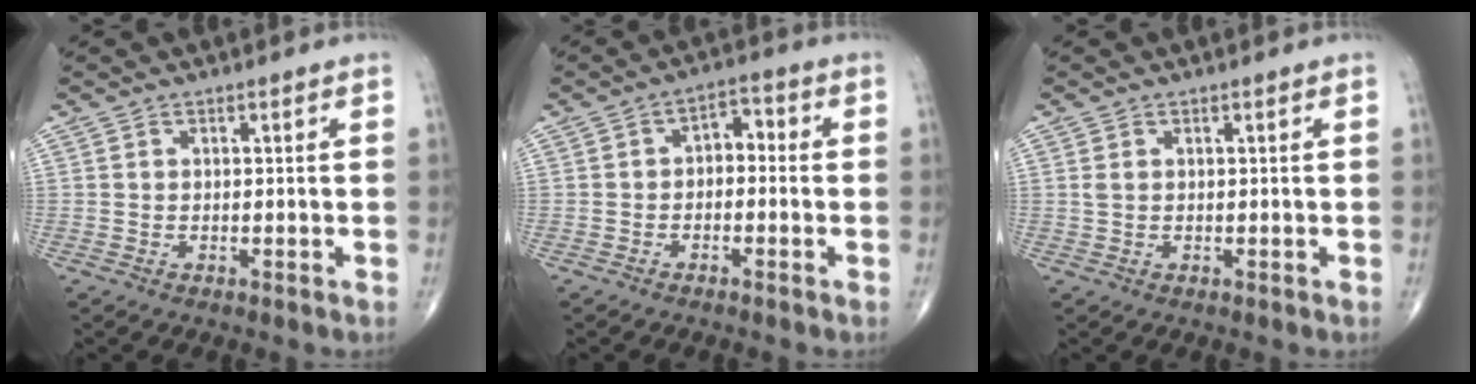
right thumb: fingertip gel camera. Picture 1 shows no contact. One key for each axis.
{"total": 4.0, "fx": -0.5, "fy": 2.6, "fz": 3.0, "tx": -0.025, "ty": 0.024, "tz": -0.022}
{"total": 0.7, "fx": 0.3, "fy": 0.4, "fz": 0.6, "tx": -0.014, "ty": 0.005, "tz": 0.008}